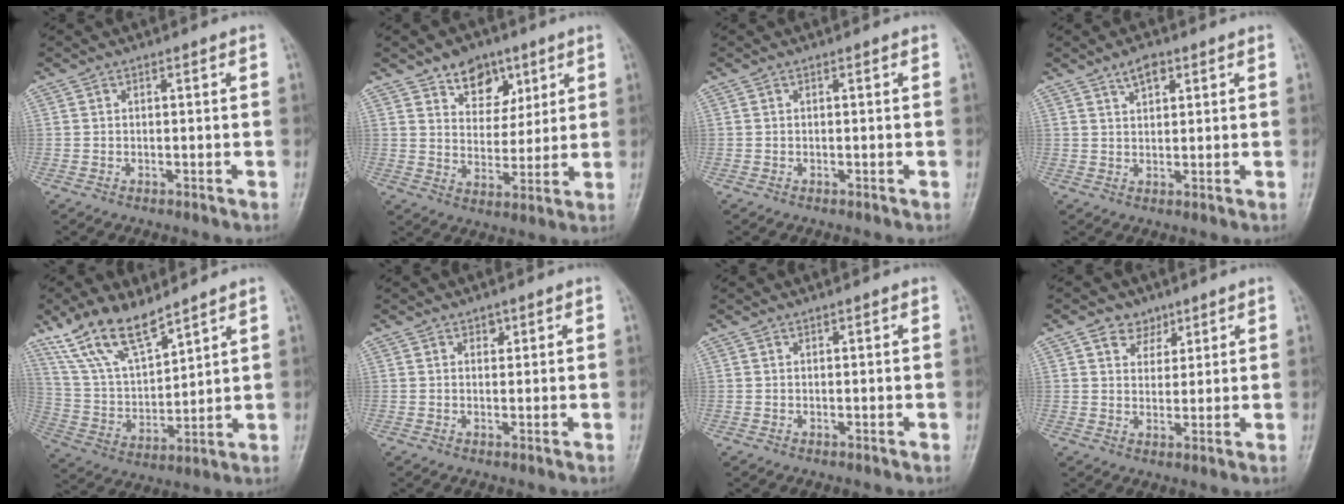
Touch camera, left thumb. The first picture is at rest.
{"total": 9.3, "force": [5.6, 6.4, 3.9], "torque": [-0.023, -0.027, 0.092]}
{"total": 0.0}
{"total": 3.5, "force": [2.2, 1.7, 2.2], "torque": [-0.028, -0.009, 0.039]}
{"total": 14.0, "force": [10.2, 5.0, 8.1], "torque": [-0.137, -0.044, 0.213]}
{"total": 1.3, "force": [0.8, 0.9, 0.5], "torque": [0.003, -0.004, 0.011]}
{"total": 0.0}
{"total": 4.6, "force": [2.8, 3.4, 1.3], "torque": [0.004, -0.015, 0.045]}